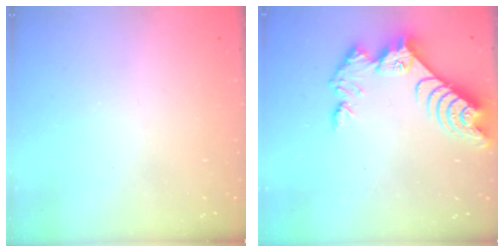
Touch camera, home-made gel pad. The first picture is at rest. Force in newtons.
{"total": 9.6, "press": 9.5, "slide": 0.9}